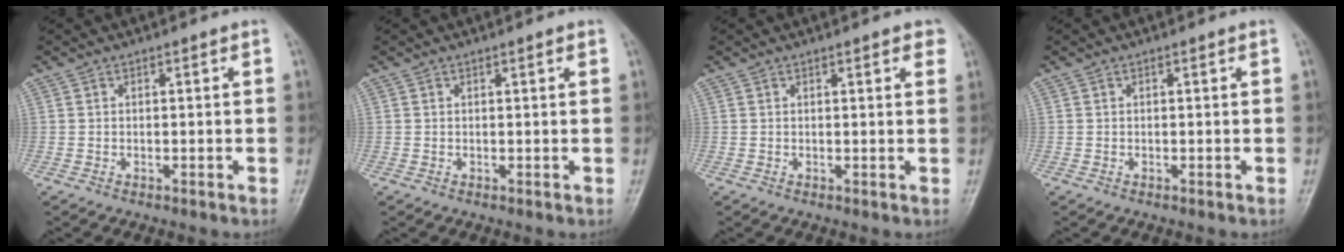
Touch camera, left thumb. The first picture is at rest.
{"total": 0.7, "force": [0.4, 0.1, 0.6], "torque": [-0.007, 0.001, 0.004]}
{"total": 2.6, "force": [1.6, 0.9, 1.8], "torque": [-0.012, -0.003, 0.016]}
{"total": 0.0}